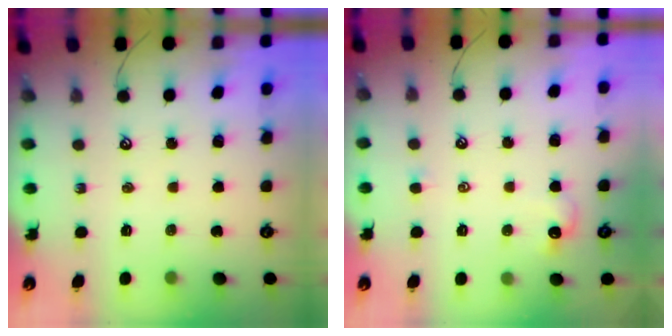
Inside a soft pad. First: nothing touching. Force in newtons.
{"total": 0.5, "press": 0.2, "slide": 0.5}